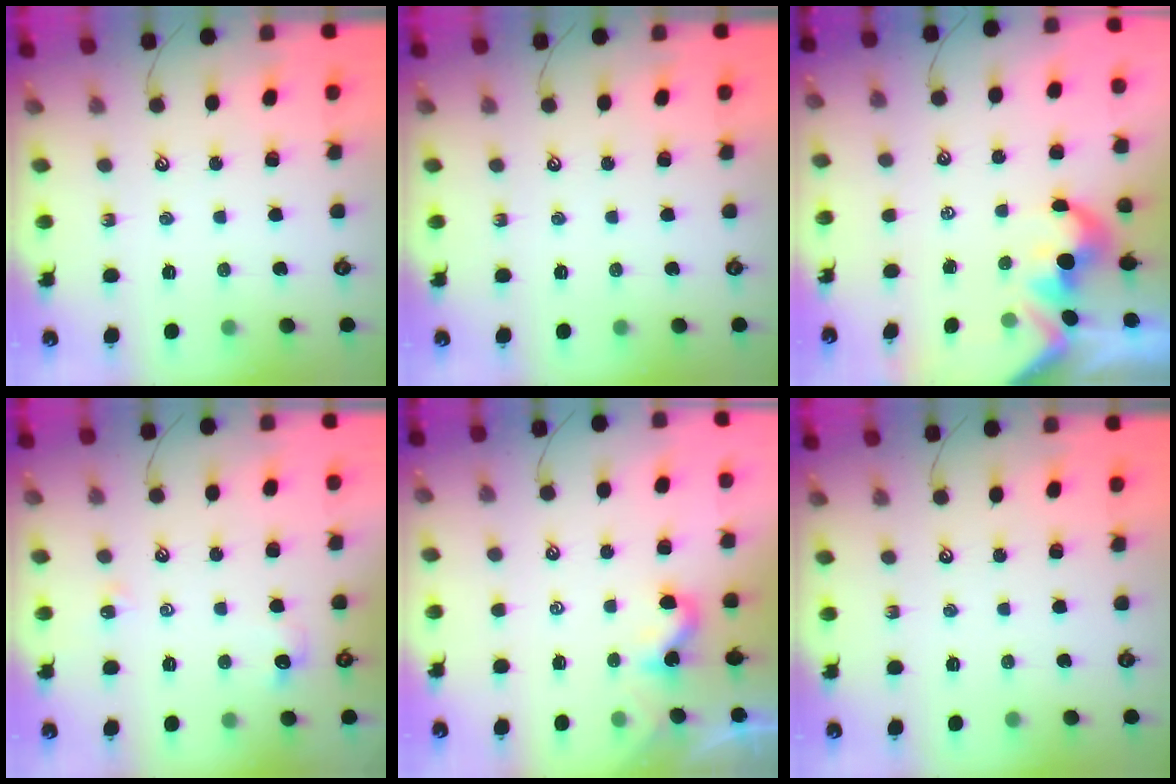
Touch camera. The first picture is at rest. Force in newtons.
{"total": 0.0}
{"total": 1.7, "press": 1.4, "slide": 1.0}
{"total": 2.3, "press": 2.3, "slide": 0.6}
{"total": 1.1, "press": 1.1, "slide": 0.3}
{"total": 0.0}